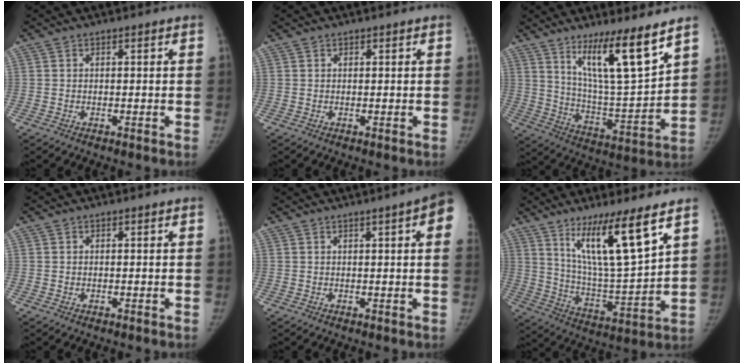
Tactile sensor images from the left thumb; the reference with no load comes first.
{"total": 0.0}
{"total": 15.5, "force": [10.1, 1.9, 11.7], "torque": [-0.186, -0.079, 0.185]}
{"total": 0.0}
{"total": 7.6, "force": [2.7, 0.9, 7.0], "torque": [-0.076, 0.001, 0.025]}
{"total": 16.5, "force": [9.6, 2.2, 13.2], "torque": [-0.224, -0.066, 0.183]}